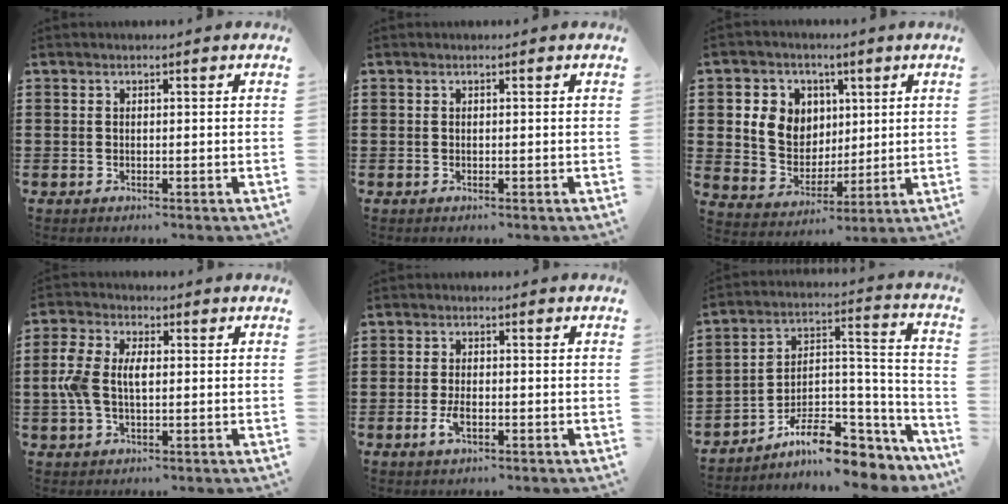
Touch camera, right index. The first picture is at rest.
{"total": 0.0}
{"total": 7.7, "force": [2.2, 7.1, 2.0], "torque": [-0.066, 0.014, 0.044]}
{"total": 6.0, "force": [0.0, 3.4, 4.9], "torque": [-0.125, 0.002, -0.011]}
{"total": 2.8, "force": [-1.0, 1.1, 2.4], "torque": [-0.057, -0.006, -0.022]}
{"total": 9.6, "force": [-7.6, 3.8, 4.4], "torque": [-0.072, 0.019, -0.140]}